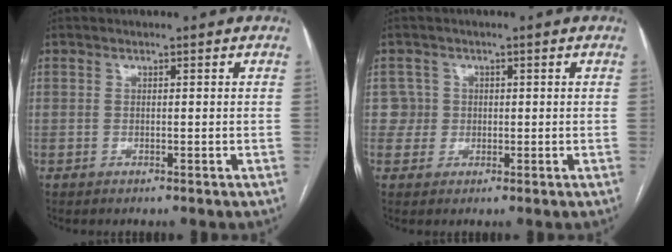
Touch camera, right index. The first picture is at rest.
{"total": 2.7, "force": [0.2, 2.6, -0.5], "torque": [0.027, 0.008, -0.001]}